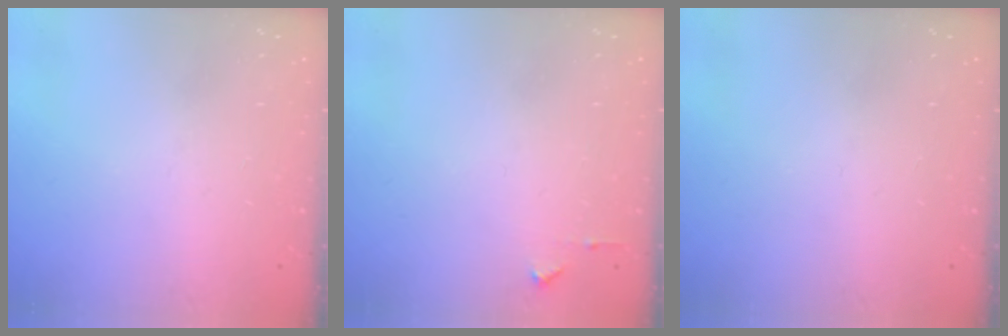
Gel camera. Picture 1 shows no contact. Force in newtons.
{"total": 5.1, "press": 5.0, "slide": 0.8}
{"total": 0.0}